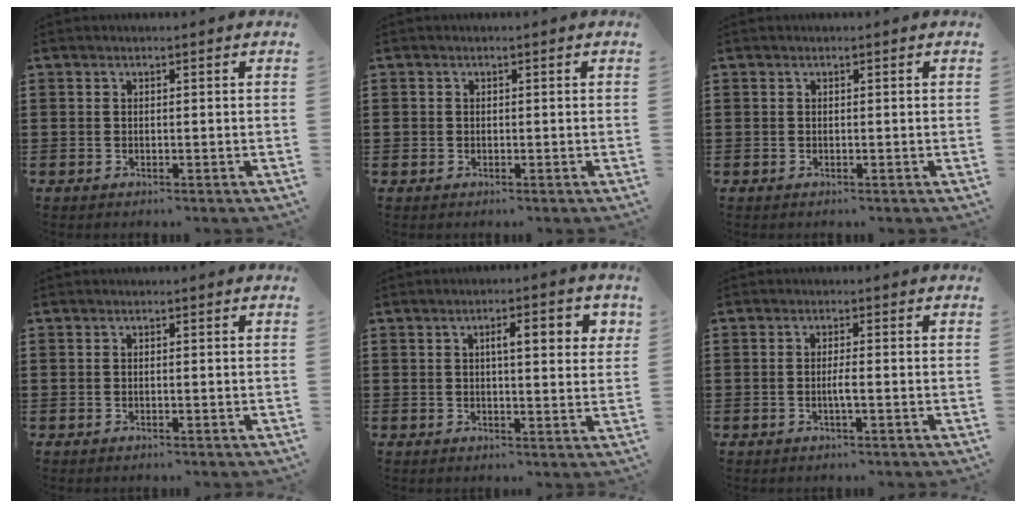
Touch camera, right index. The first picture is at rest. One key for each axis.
{"total": 0.6, "fx": 0.0, "fy": 0.6, "fz": 0.1, "tx": -0.002, "ty": 0.005, "tz": -0.001}
{"total": 0.0}
{"total": 0.0}
{"total": 4.6, "fx": 1.3, "fy": 1.1, "fz": 4.2, "tx": -0.069, "ty": 0.004, "tz": 0.015}
{"total": 2.0, "fx": -0.6, "fy": 0.0, "fz": 1.9, "tx": -0.041, "ty": -0.003, "tz": -0.014}